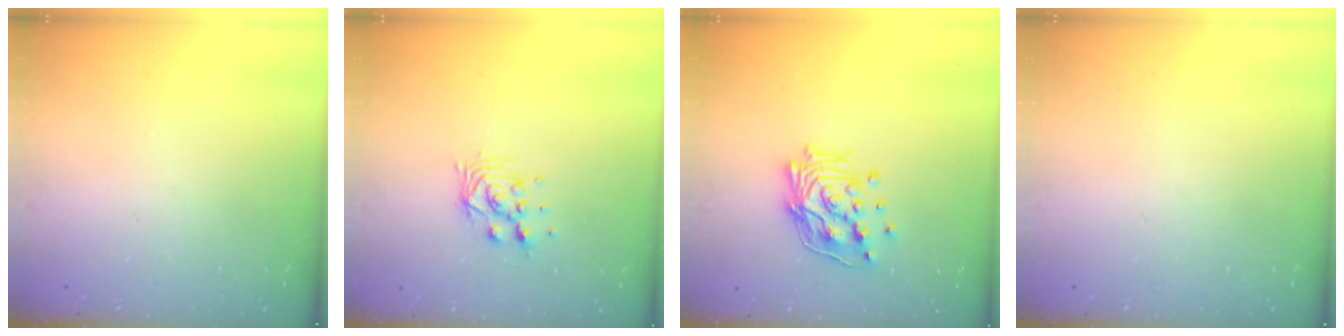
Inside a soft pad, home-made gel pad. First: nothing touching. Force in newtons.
{"total": 8.2, "press": 8.1, "slide": 0.5}
{"total": 15.4, "press": 15.2, "slide": 1.8}
{"total": 0.0}